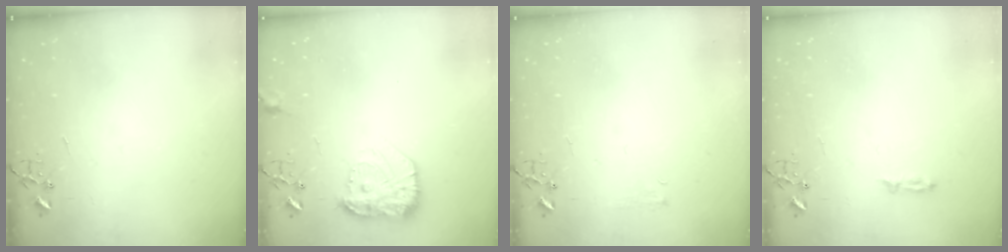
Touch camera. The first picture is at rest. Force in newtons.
{"total": 15.1, "press": 15.0, "slide": 1.0}
{"total": 3.8, "press": 3.8, "slide": 0.5}
{"total": 3.4, "press": 3.3, "slide": 0.5}